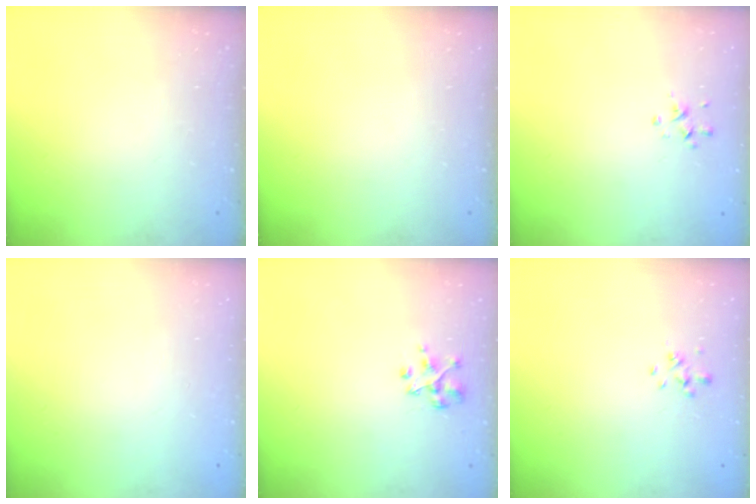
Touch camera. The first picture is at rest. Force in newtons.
{"total": 0.0}
{"total": 0.6, "press": 0.3, "slide": 0.5}
{"total": 1.8, "press": 1.8, "slide": 0.2}
{"total": 2.8, "press": 2.8, "slide": 0.2}
{"total": 0.8, "press": 0.6, "slide": 0.4}